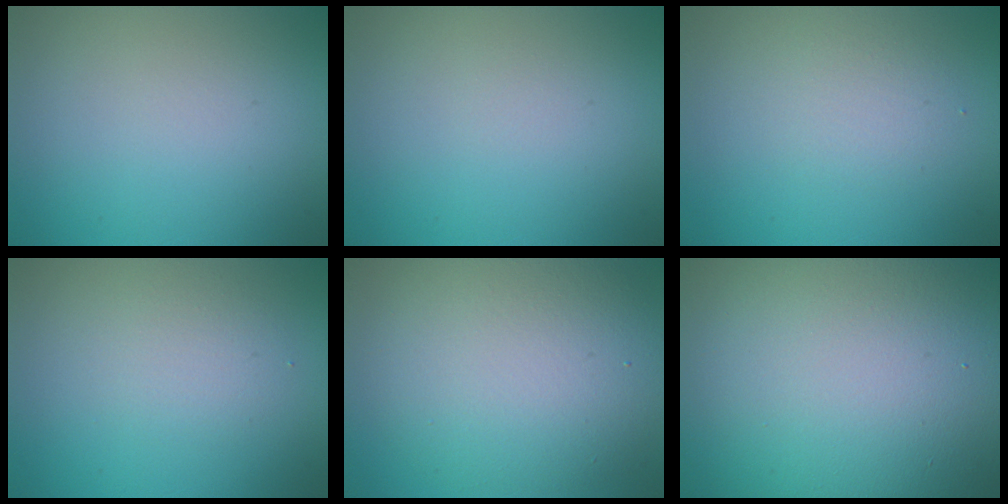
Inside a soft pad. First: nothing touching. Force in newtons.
{"total": 0.0}
{"total": 1.6, "press": 1.6, "slide": 0.1}
{"total": 1.9, "press": 1.9, "slide": 0.0}
{"total": 8.9, "press": 8.9, "slide": 0.3}
{"total": 26.9, "press": 26.9, "slide": 1.3}